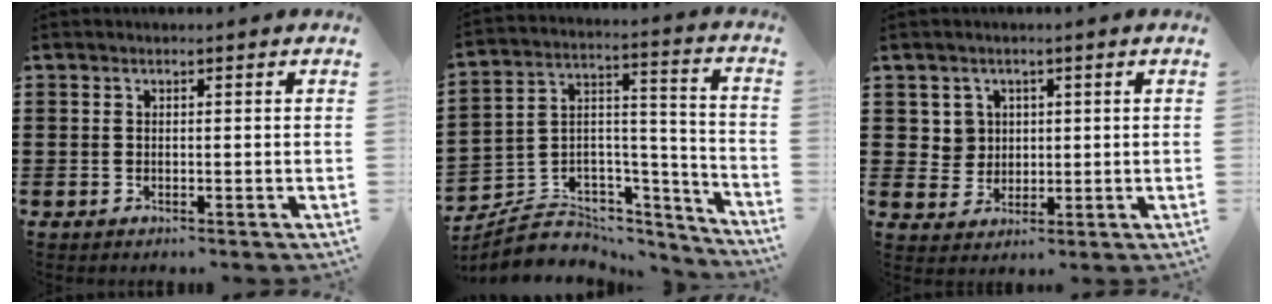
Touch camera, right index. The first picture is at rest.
{"total": 5.2, "force": [-3.7, 3.5, 0.4], "torque": [-0.029, -0.009, -0.072]}
{"total": 3.6, "force": [1.2, 3.4, 0.5], "torque": [-0.027, 0.012, 0.021]}